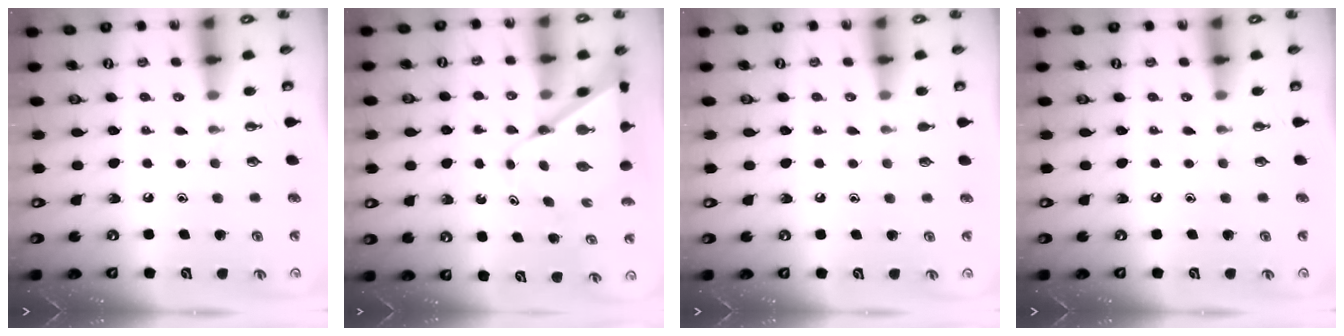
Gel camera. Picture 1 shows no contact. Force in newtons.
{"total": 8.7, "press": 8.7, "slide": 0.7}
{"total": 2.8, "press": 2.8, "slide": 0.2}
{"total": 0.0}